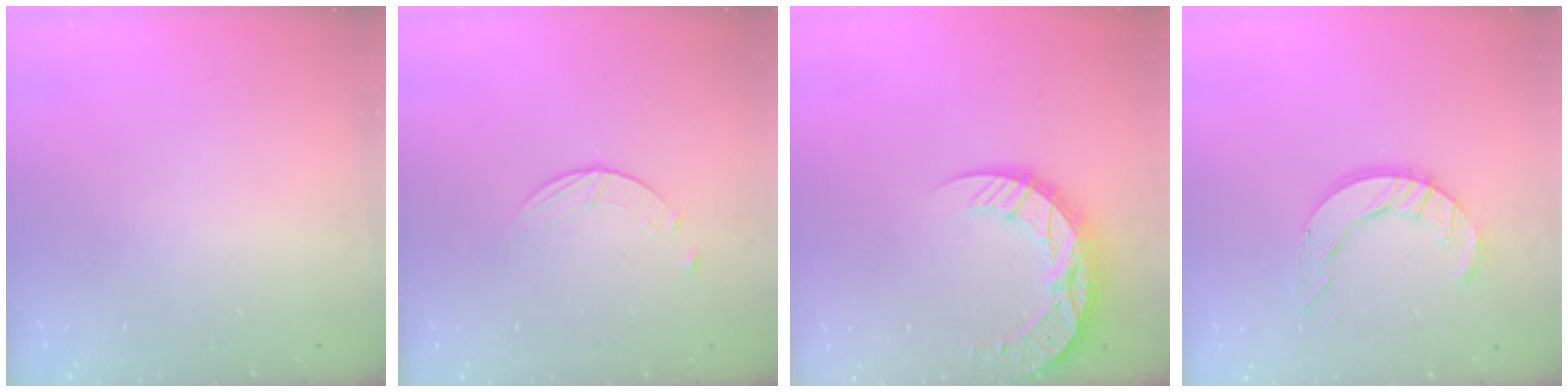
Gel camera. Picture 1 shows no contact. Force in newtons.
{"total": 2.6, "press": 2.5, "slide": 0.3}
{"total": 13.3, "press": 13.2, "slide": 1.0}
{"total": 9.7, "press": 9.6, "slide": 0.9}